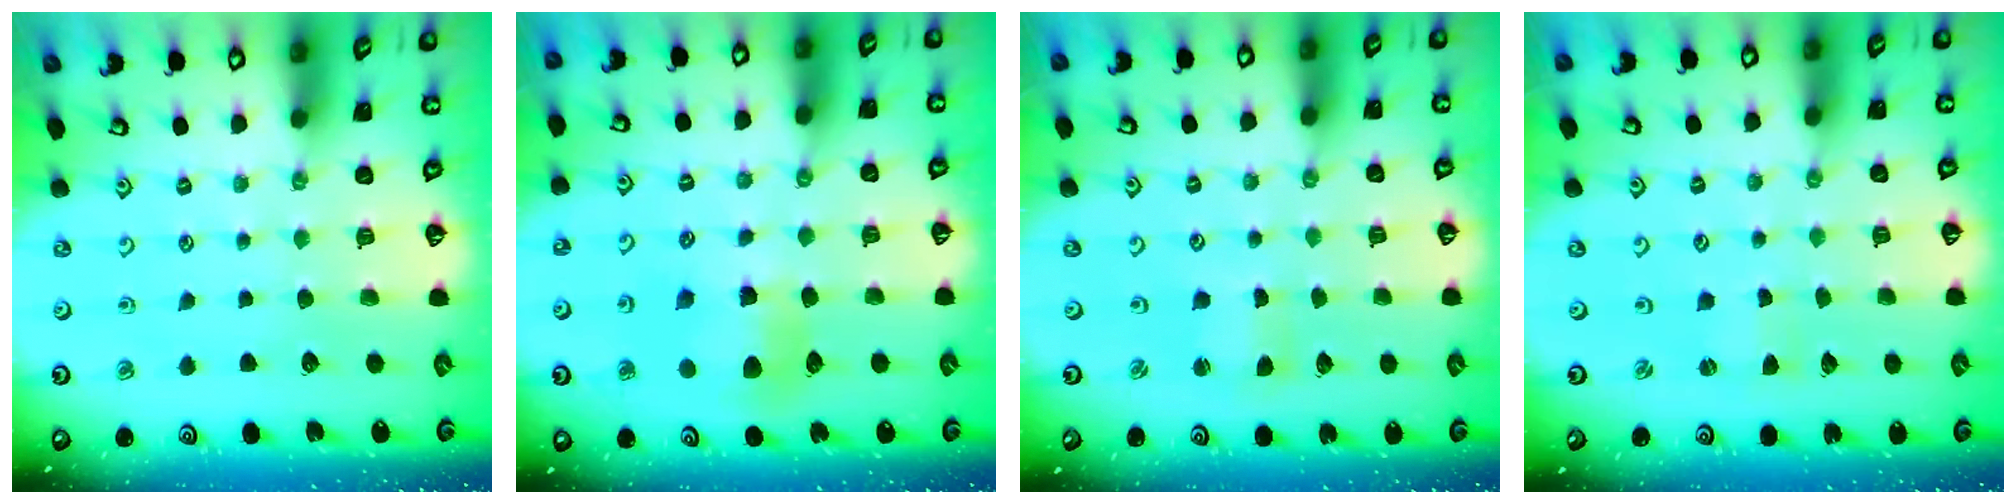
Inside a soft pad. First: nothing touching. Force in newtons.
{"total": 7.9, "press": 7.9, "slide": 0.5}
{"total": 1.3, "press": 1.2, "slide": 0.2}
{"total": 1.0, "press": 1.0, "slide": 0.1}